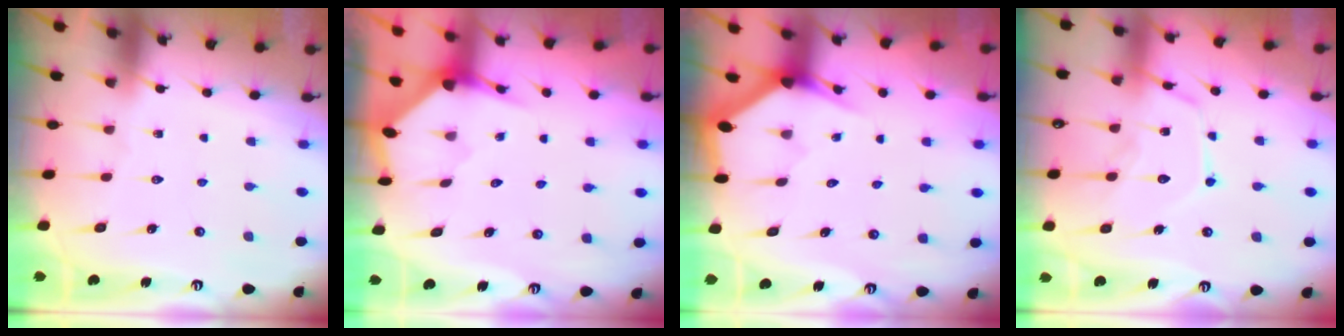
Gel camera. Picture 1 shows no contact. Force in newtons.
{"total": 3.2, "press": 3.2, "slide": 0.3}
{"total": 2.9, "press": 2.9, "slide": 0.1}
{"total": 13.7, "press": 13.6, "slide": 1.2}